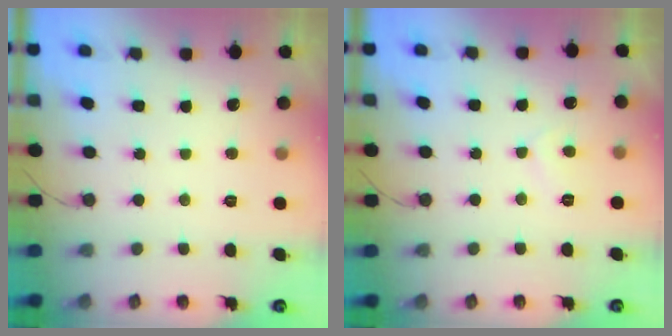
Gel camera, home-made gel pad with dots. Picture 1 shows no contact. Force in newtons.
{"total": 3.9, "press": 3.8, "slide": 0.6}